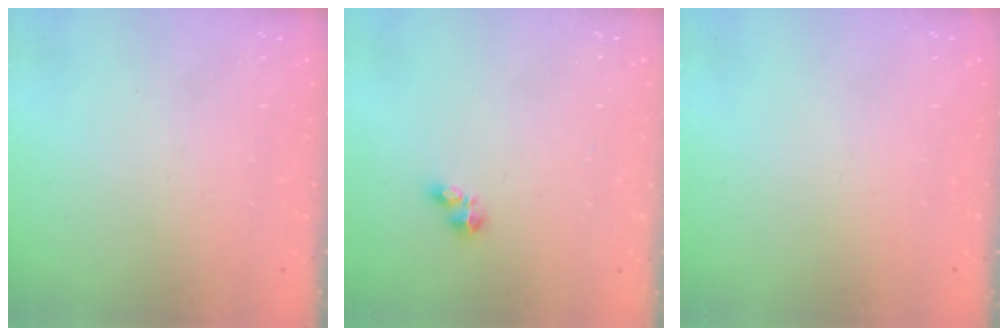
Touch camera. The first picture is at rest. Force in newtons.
{"total": 4.0, "press": 3.9, "slide": 0.6}
{"total": 0.0}